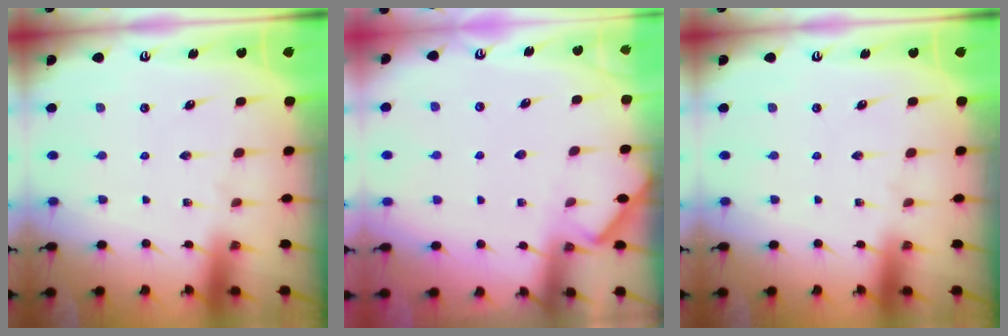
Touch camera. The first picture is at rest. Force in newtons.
{"total": 3.0, "press": 2.9, "slide": 0.3}
{"total": 0.0}